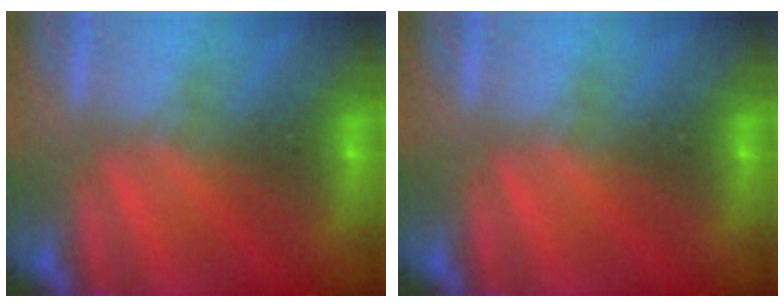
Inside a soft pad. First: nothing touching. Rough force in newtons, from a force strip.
{"total": 0.0}